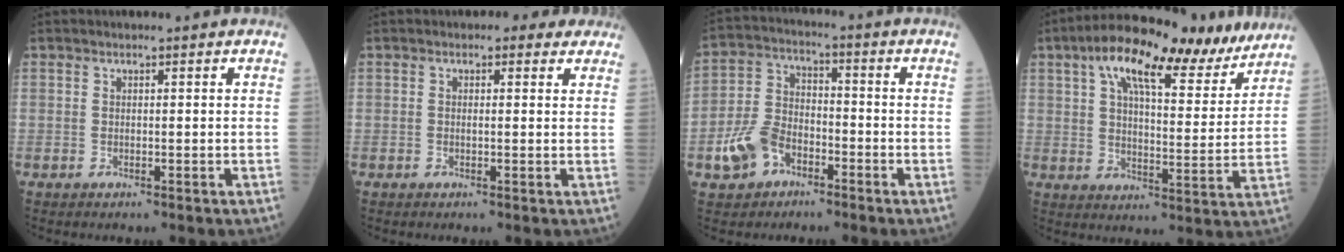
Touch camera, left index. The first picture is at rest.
{"total": 2.7, "force": [1.9, 1.4, 1.2], "torque": [-0.011, 0.010, 0.016]}
{"total": 8.3, "force": [-4.1, 5.5, 4.6], "torque": [-0.113, 0.011, -0.074]}
{"total": 17.1, "force": [12.1, 4.9, 11.1], "torque": [-0.174, 0.027, 0.186]}